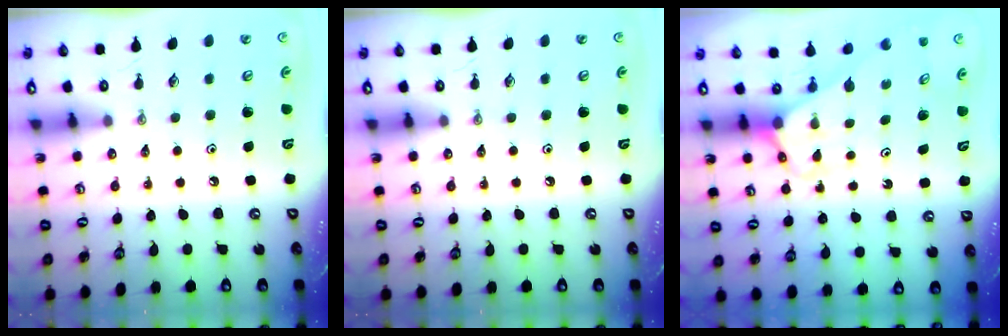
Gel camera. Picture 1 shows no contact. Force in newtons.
{"total": 0.0}
{"total": 3.0, "press": 3.0, "slide": 0.2}